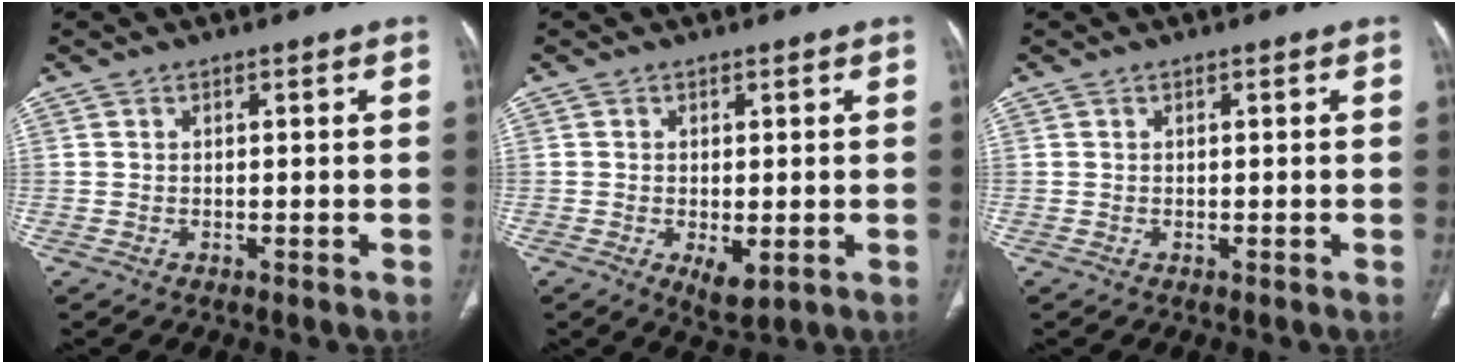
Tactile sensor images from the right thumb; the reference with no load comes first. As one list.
[{"total": 4.2, "force": [-1.0, 2.0, 3.5], "torque": [-0.055, -0.012, -0.008]}, {"total": 0.0}]